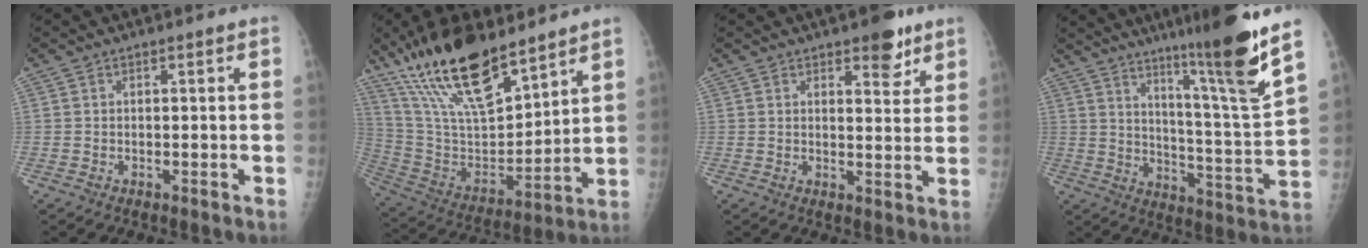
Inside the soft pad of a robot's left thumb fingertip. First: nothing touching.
{"total": 22.6, "force": [16.1, 7.4, 14.0], "torque": [-0.229, -0.068, 0.302]}
{"total": 6.1, "force": [4.1, 2.5, 3.8], "torque": [-0.029, -0.022, 0.052]}
{"total": 17.4, "force": [11.8, -0.4, 12.8], "torque": [-0.176, -0.080, 0.188]}